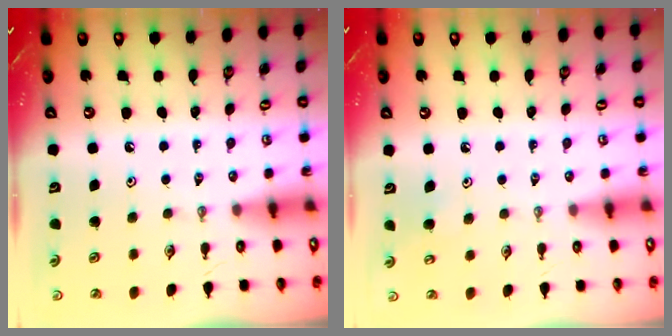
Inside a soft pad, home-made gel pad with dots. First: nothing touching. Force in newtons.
{"total": 4.4, "press": 4.4, "slide": 0.5}